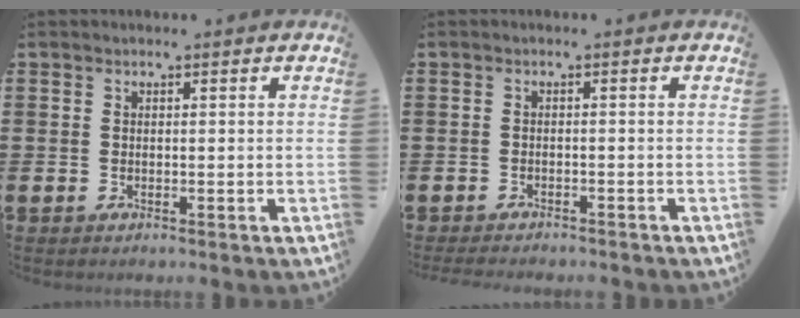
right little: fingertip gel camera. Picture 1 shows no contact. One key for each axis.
{"total": 0.7, "fx": -0.7, "fy": -0.1, "fz": 0.1, "tx": -0.003, "ty": -0.001, "tz": -0.012}